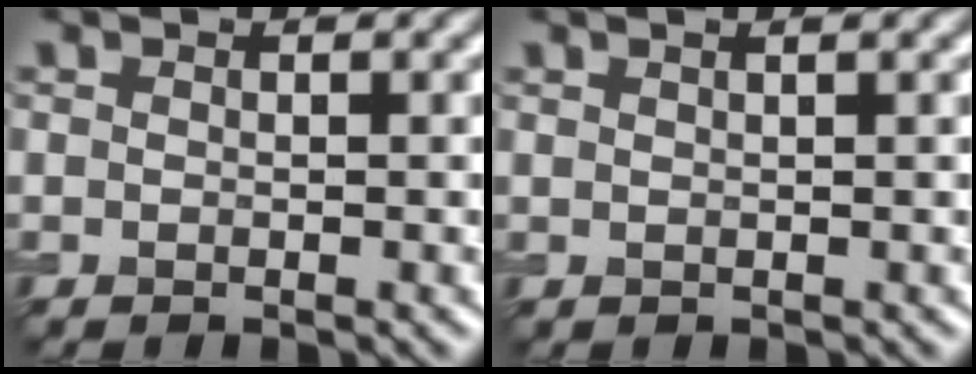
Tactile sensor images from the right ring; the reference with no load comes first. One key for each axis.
{"total": 1.9, "fx": 1.2, "fy": 0.8, "fz": 1.2, "tx": 0.001, "ty": -0.001, "tz": -0.001}